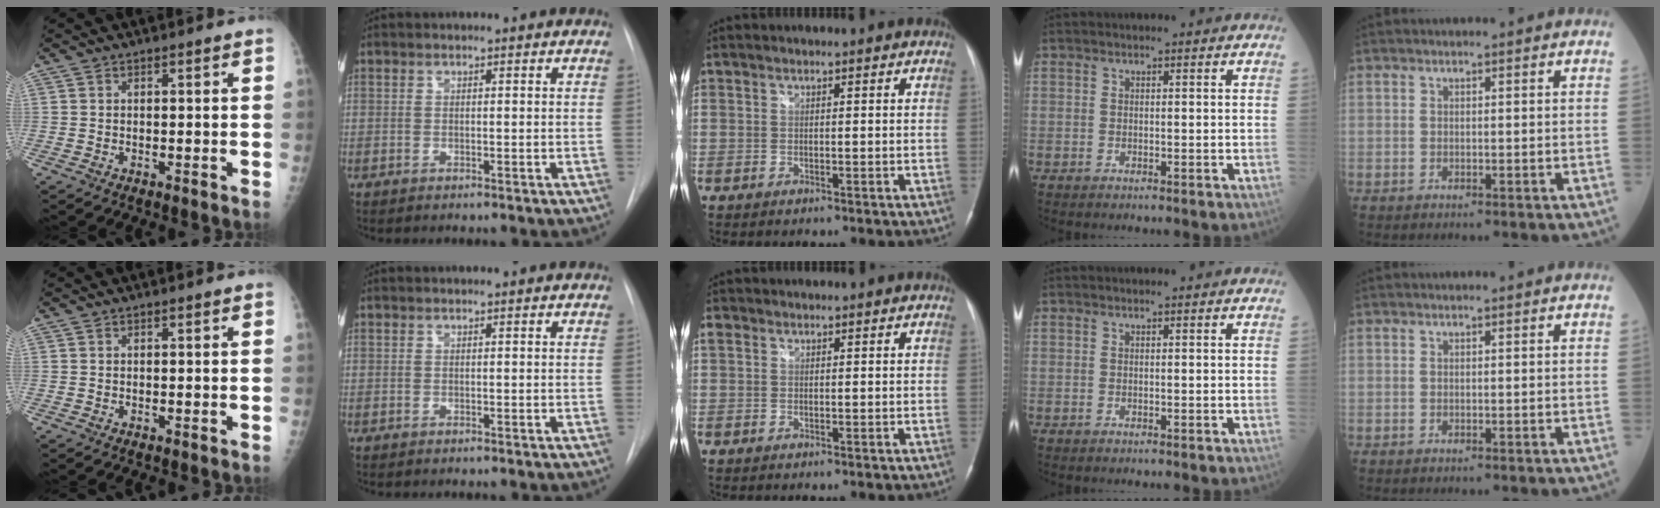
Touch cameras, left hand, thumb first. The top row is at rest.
{"middle": {"total": 1.1, "force": [0.4, 0.9, 0.4], "torque": [-0.013, 0.016, 0.009]}}